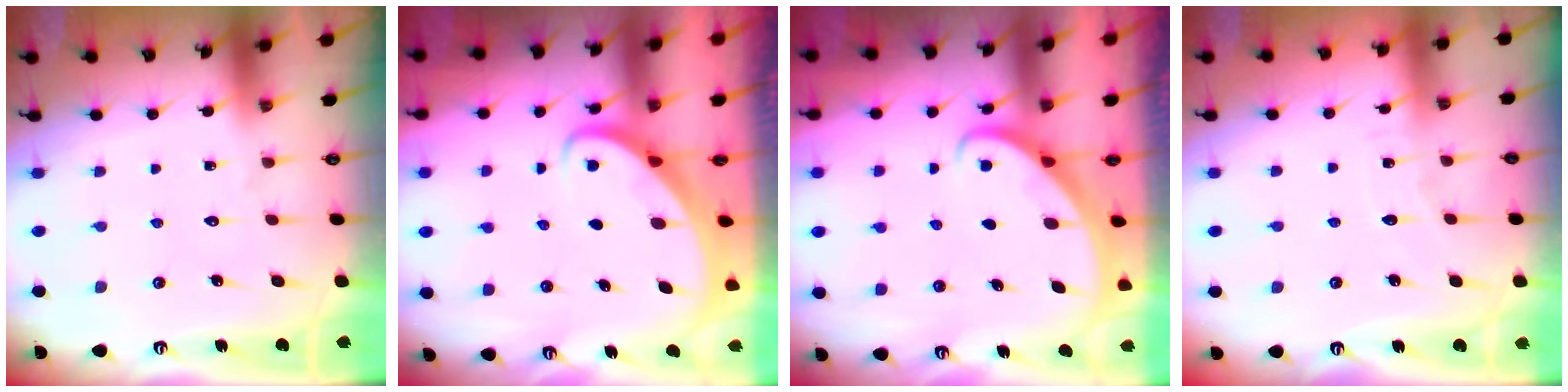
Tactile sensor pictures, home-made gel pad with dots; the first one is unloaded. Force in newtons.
{"total": 2.4, "press": 2.4, "slide": 0.3}
{"total": 2.7, "press": 2.7, "slide": 0.2}
{"total": 3.8, "press": 3.8, "slide": 0.4}